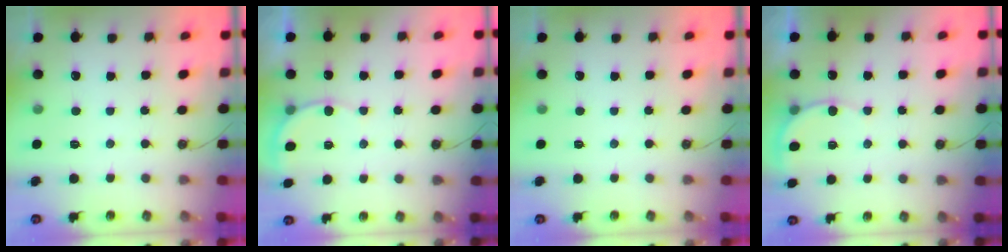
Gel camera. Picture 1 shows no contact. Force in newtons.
{"total": 6.0, "press": 6.0, "slide": 0.9}
{"total": 0.0}
{"total": 6.0, "press": 6.0, "slide": 0.9}